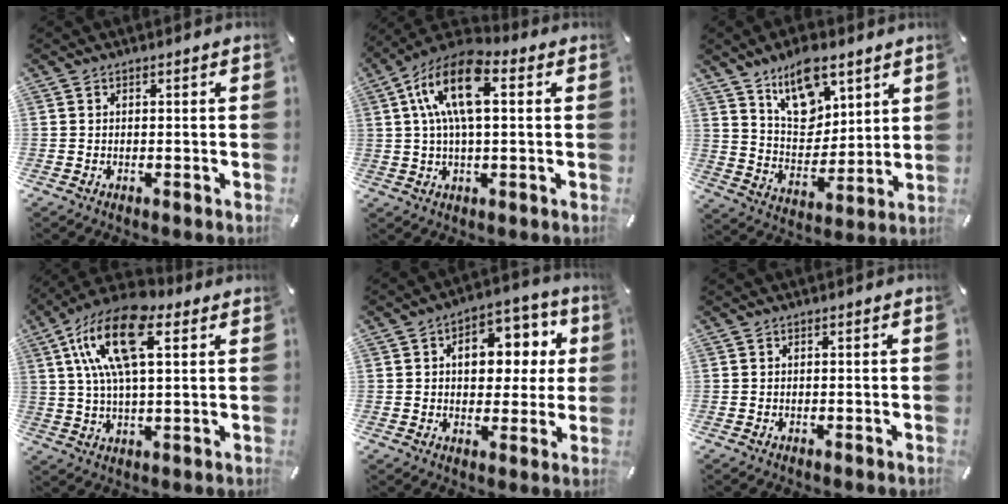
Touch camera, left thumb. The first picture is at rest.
{"total": 14.5, "force": [4.2, 6.7, 12.2], "torque": [-0.253, -0.001, 0.071]}
{"total": 13.9, "force": [9.0, 8.5, 6.4], "torque": [-0.094, -0.058, 0.164]}
{"total": 17.3, "force": [7.0, 7.6, 13.8], "torque": [-0.287, -0.007, 0.116]}
{"total": 8.0, "force": [1.2, 5.5, 5.6], "torque": [-0.061, -0.002, 0.008]}
{"total": 0.0}